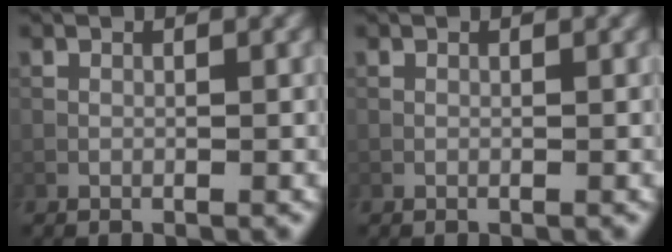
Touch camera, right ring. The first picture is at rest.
{"total": 0.0}